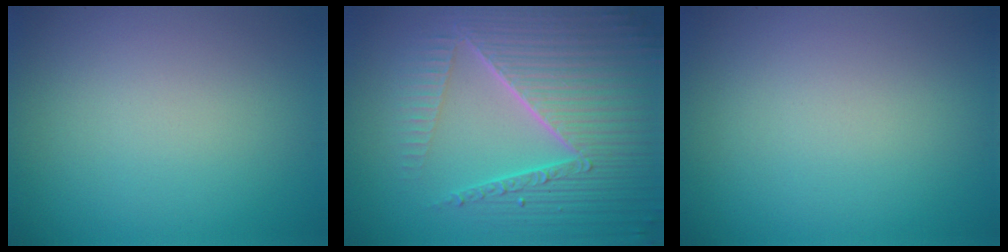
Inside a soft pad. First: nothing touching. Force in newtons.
{"total": 8.5, "press": 5.9, "slide": 6.1}
{"total": 0.0}